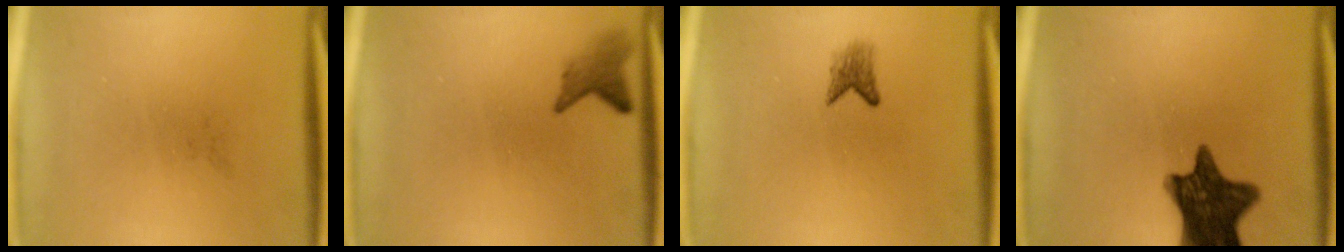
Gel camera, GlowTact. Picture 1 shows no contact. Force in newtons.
{"total": 2.4}
{"total": 1.8}
{"total": 12.3}